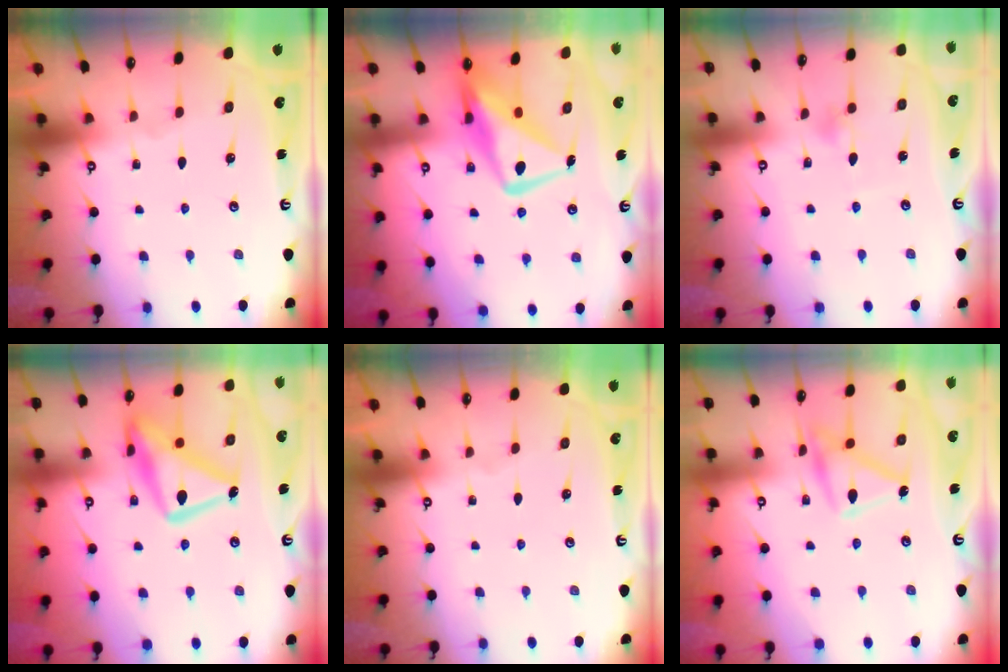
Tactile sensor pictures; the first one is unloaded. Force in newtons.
{"total": 14.0, "press": 13.9, "slide": 1.4}
{"total": 5.3, "press": 5.2, "slide": 0.7}
{"total": 18.5, "press": 18.5, "slide": 1.5}
{"total": 0.0}
{"total": 13.8, "press": 13.8, "slide": 0.5}